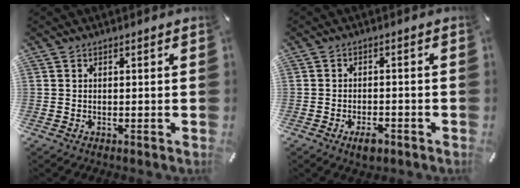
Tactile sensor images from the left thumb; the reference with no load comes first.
{"total": 3.7, "force": [-2.2, 1.7, 2.4], "torque": [-0.036, 0.010, -0.036]}